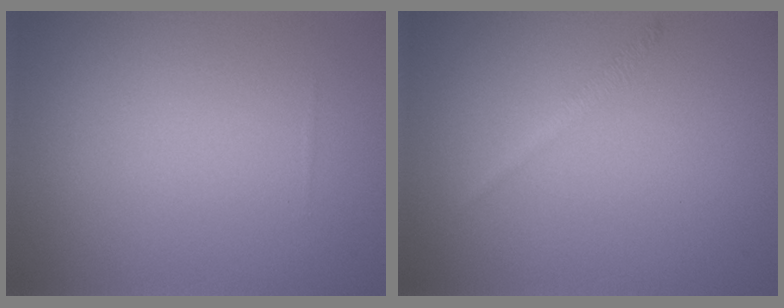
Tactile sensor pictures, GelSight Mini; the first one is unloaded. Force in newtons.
{"total": 0.9, "press": 0.9, "slide": 0.1}